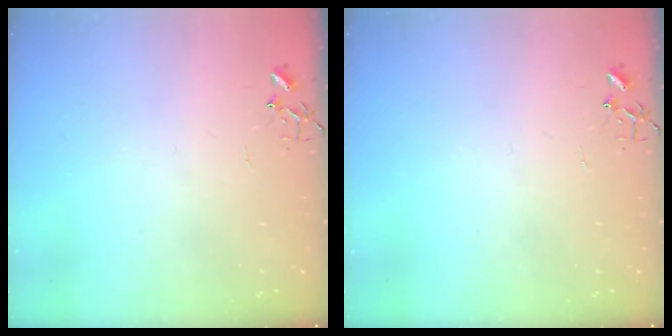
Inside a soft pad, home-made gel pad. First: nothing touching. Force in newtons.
{"total": 0.0}